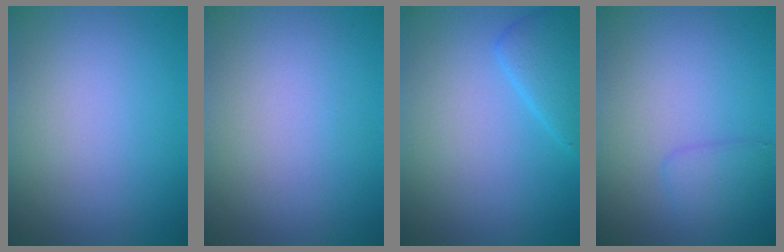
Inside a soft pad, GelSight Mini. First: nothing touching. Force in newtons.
{"total": 0.0}
{"total": 2.8, "press": 2.8, "slide": 0.2}
{"total": 1.7, "press": 1.7, "slide": 0.2}